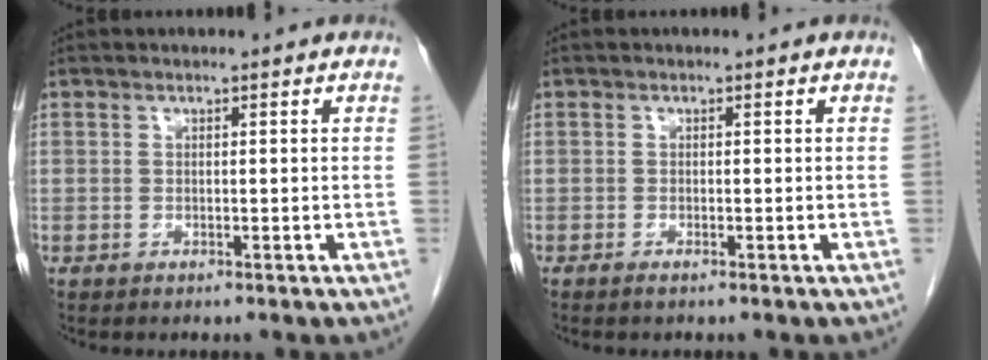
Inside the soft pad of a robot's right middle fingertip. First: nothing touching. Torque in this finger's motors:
{"motor_torque": [0.00, -0.03, 0.01, -0.01]}